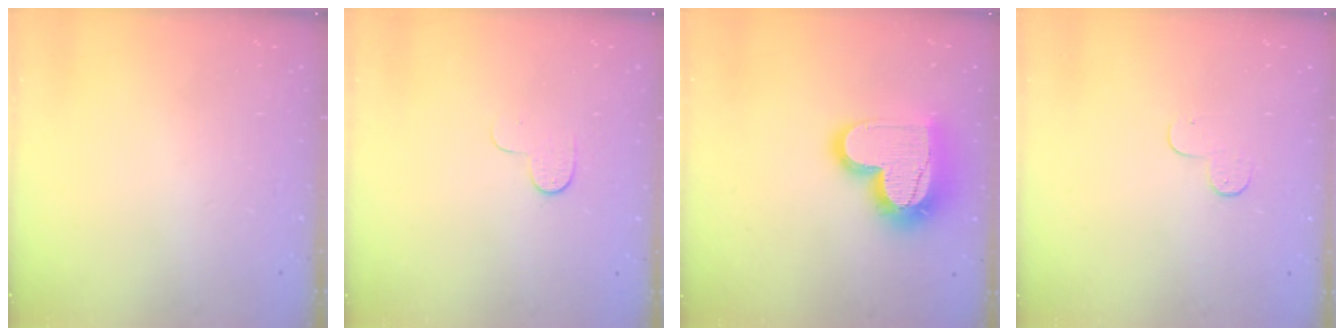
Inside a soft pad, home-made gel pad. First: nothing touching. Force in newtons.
{"total": 3.9, "press": 3.9, "slide": 0.3}
{"total": 18.1, "press": 18.1, "slide": 1.4}
{"total": 5.0, "press": 4.9, "slide": 0.5}